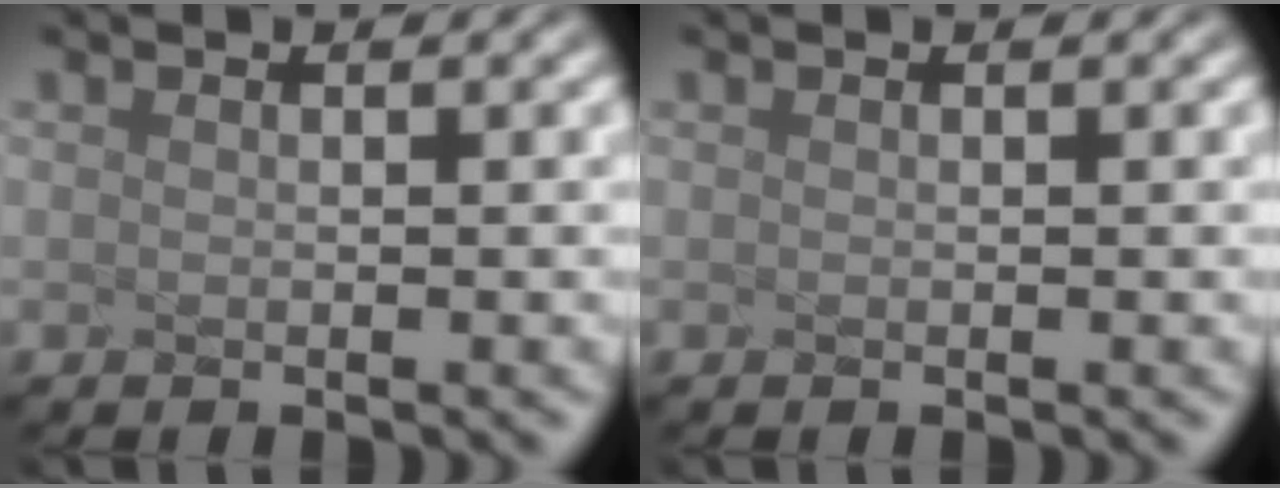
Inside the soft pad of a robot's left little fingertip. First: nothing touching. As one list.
[{"total": 0.0}]